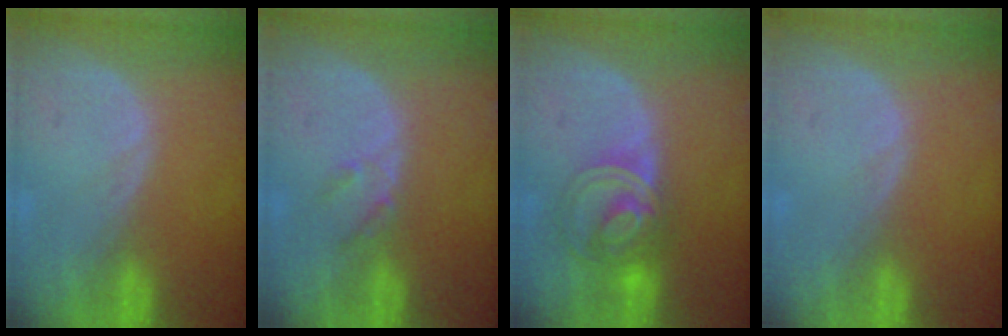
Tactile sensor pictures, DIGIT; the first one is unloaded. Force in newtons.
{"total": 2.0, "press": 1.8, "slide": 0.9}
{"total": 7.0, "press": 6.5, "slide": 2.6}
{"total": 0.0}